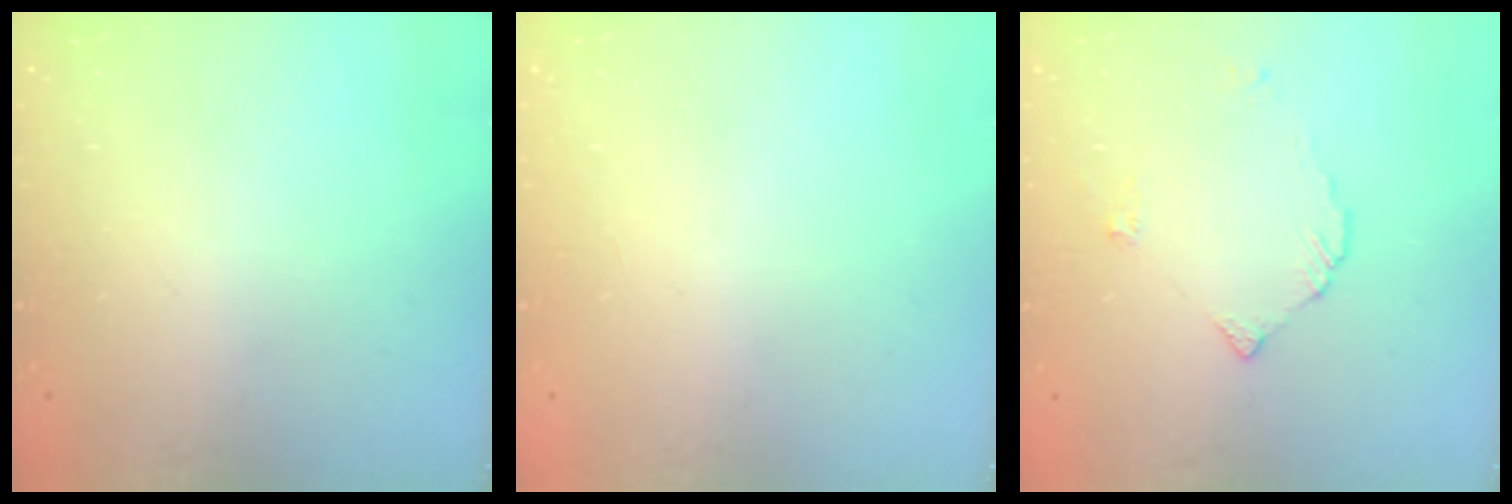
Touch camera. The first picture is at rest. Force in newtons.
{"total": 1.7, "press": 1.6, "slide": 0.2}
{"total": 3.0, "press": 3.0, "slide": 0.3}